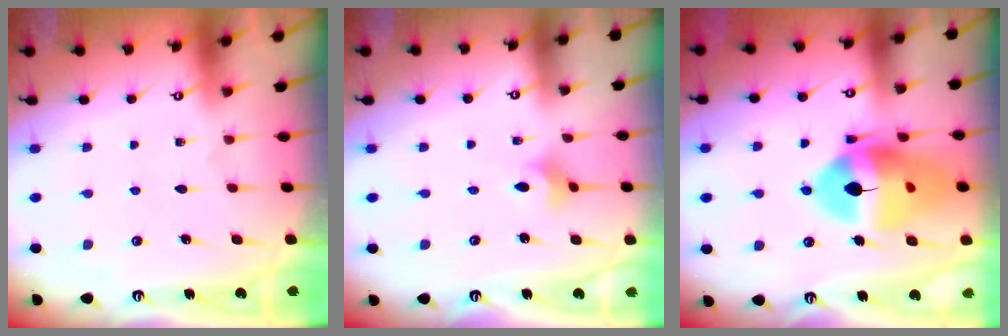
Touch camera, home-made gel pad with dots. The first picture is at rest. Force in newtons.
{"total": 2.7, "press": 2.7, "slide": 0.5}
{"total": 17.5, "press": 17.4, "slide": 1.8}